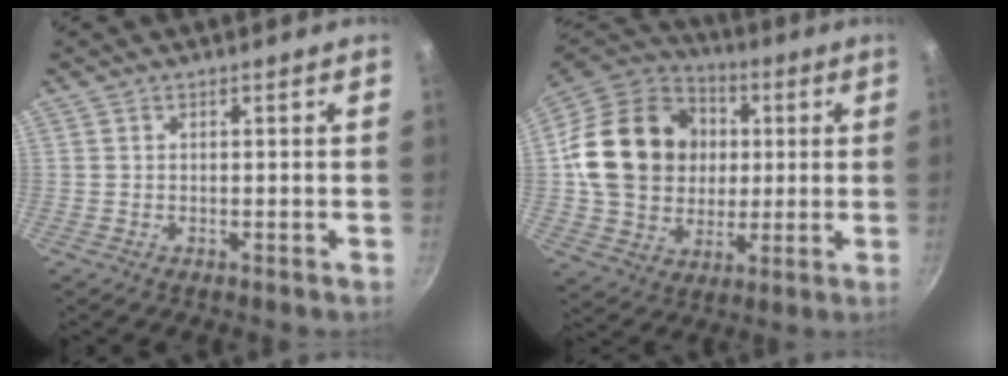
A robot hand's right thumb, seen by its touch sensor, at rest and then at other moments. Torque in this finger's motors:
{"motor_torque": [0.95, 4.05, 1.36, -0.46, 0.19]}